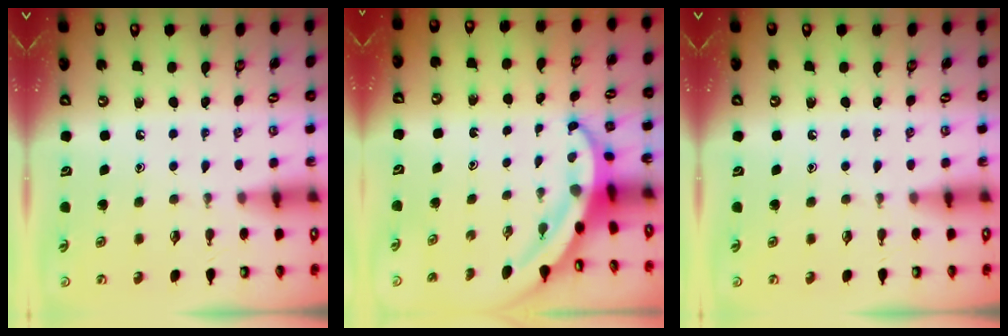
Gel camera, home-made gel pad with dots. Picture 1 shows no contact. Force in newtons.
{"total": 4.3, "press": 4.3, "slide": 0.5}
{"total": 0.0}